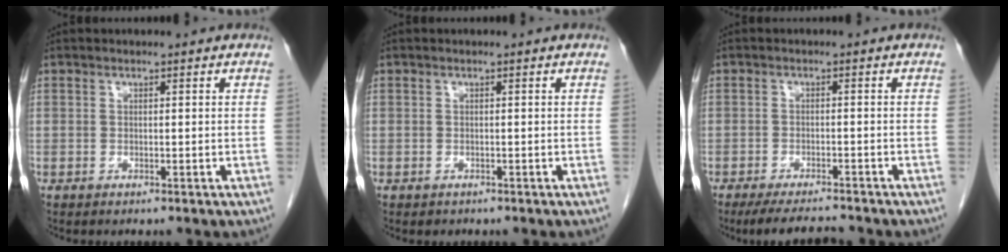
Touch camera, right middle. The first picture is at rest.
{"total": 0.6, "force": [-0.4, 0.4, 0.0], "torque": [-0.010, 0.003, -0.004]}
{"total": 6.2, "force": [-5.7, 0.6, 2.3], "torque": [-0.038, -0.014, -0.092]}